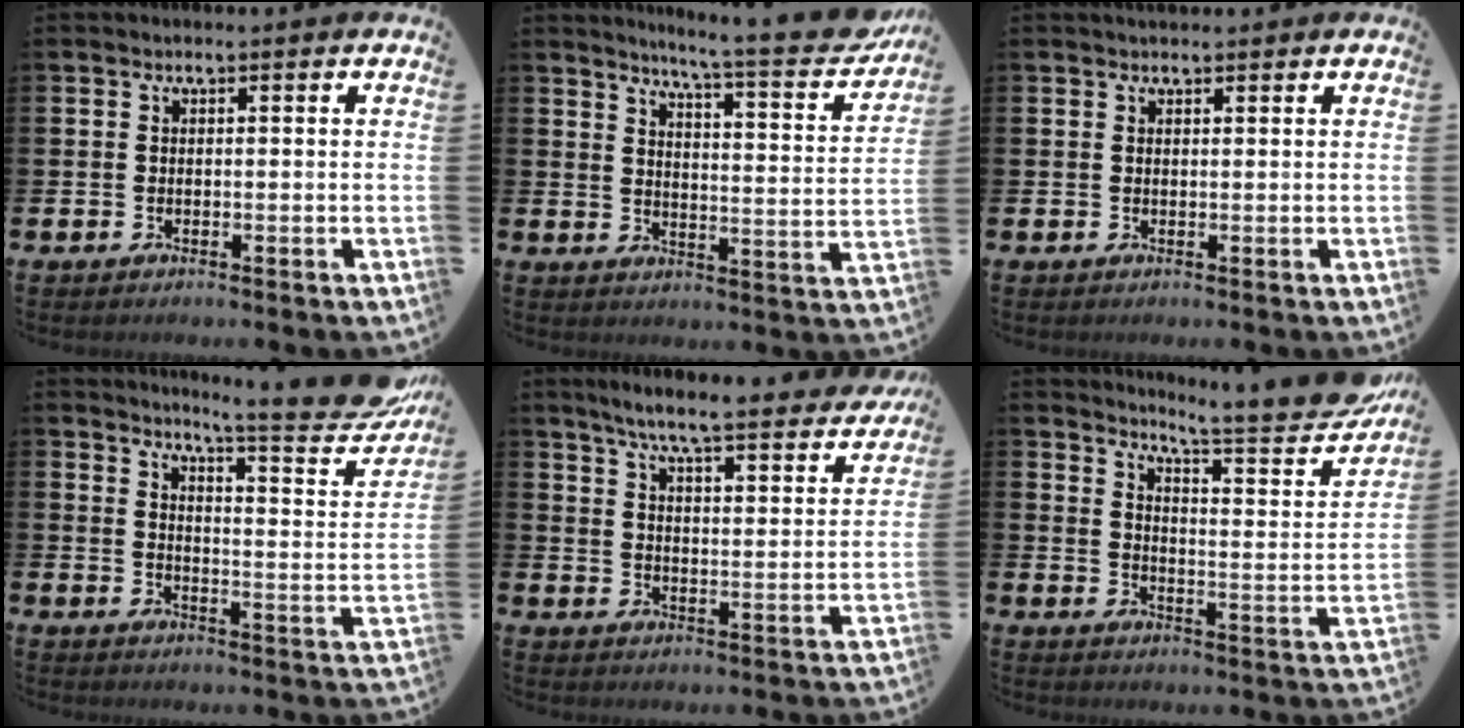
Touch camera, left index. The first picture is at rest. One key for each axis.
{"total": 6.9, "fx": 6.2, "fy": 0.0, "fz": 3.0, "tx": -0.061, "ty": -0.055, "tz": 0.096}
{"total": 1.1, "fx": 1.1, "fy": 0.3, "fz": 0.2, "tx": 0.005, "ty": 0.000, "tz": 0.018}
{"total": 7.9, "fx": 7.0, "fy": 0.4, "fz": 3.6, "tx": -0.058, "ty": -0.065, "tz": 0.109}
{"total": 6.8, "fx": 6.2, "fy": -0.1, "fz": 2.8, "tx": -0.074, "ty": -0.047, "tz": 0.101}
{"total": 8.3, "fx": 7.5, "fy": 0.3, "fz": 3.5, "tx": -0.067, "ty": -0.063, "tz": 0.119}